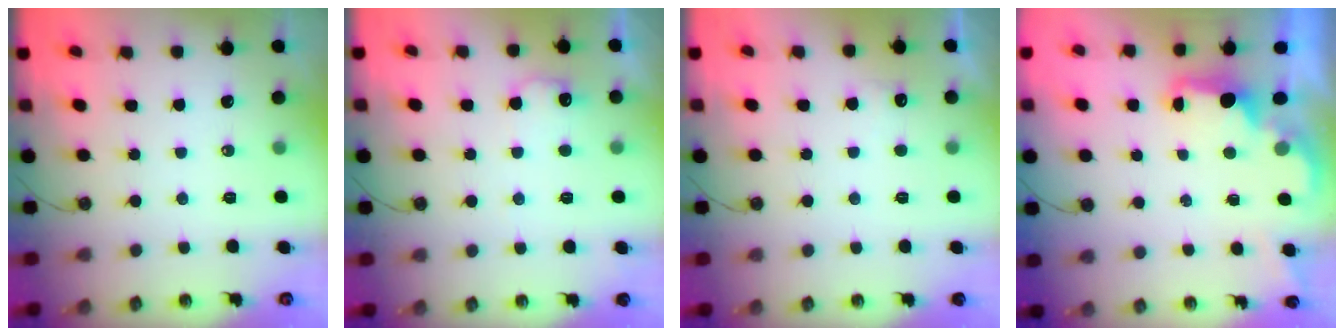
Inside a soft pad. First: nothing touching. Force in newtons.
{"total": 7.8, "press": 7.8, "slide": 0.6}
{"total": 3.8, "press": 3.7, "slide": 1.1}
{"total": 2.2, "press": 2.0, "slide": 0.8}